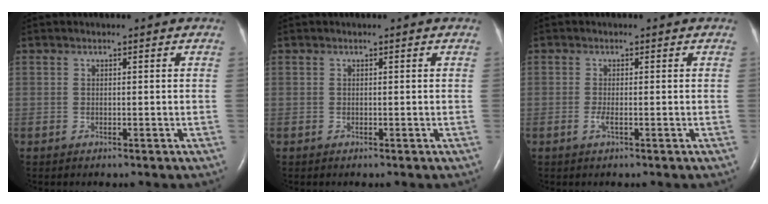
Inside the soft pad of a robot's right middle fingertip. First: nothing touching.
{"total": 0.0}
{"total": 1.1, "force": [-0.4, 0.0, 1.0], "torque": [-0.025, -0.002, -0.008]}